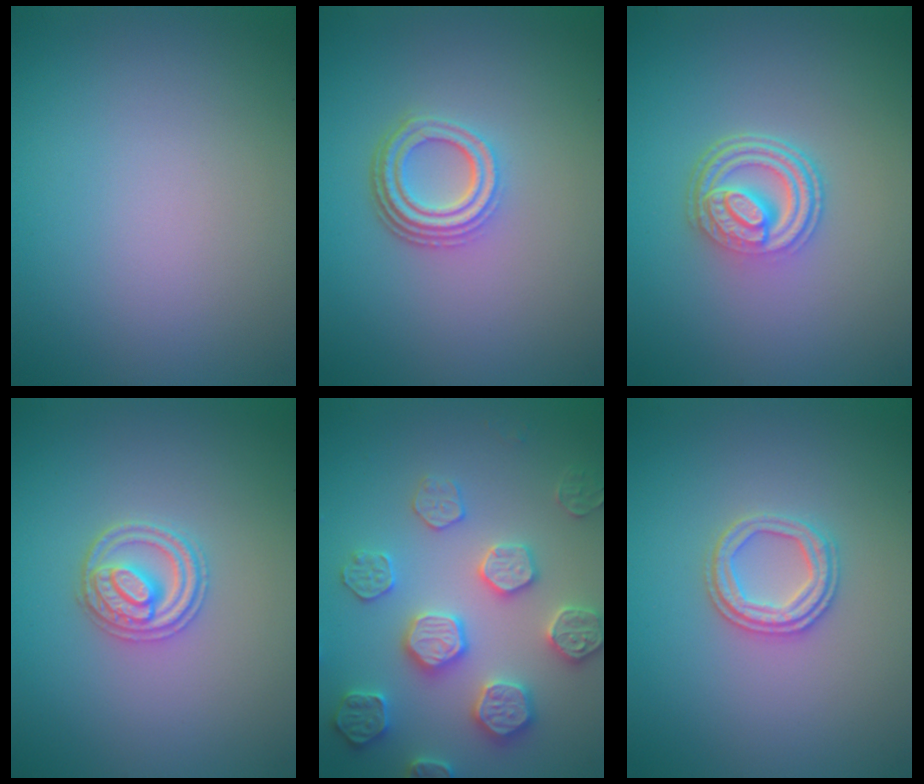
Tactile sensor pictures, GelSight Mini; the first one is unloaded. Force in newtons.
{"total": 4.1, "press": 3.1, "slide": 2.7}
{"total": 4.8, "press": 3.6, "slide": 3.2}
{"total": 2.8, "press": 2.8, "slide": 0.4}
{"total": 4.9, "press": 4.9, "slide": 0.5}
{"total": 2.8, "press": 2.6, "slide": 1.0}